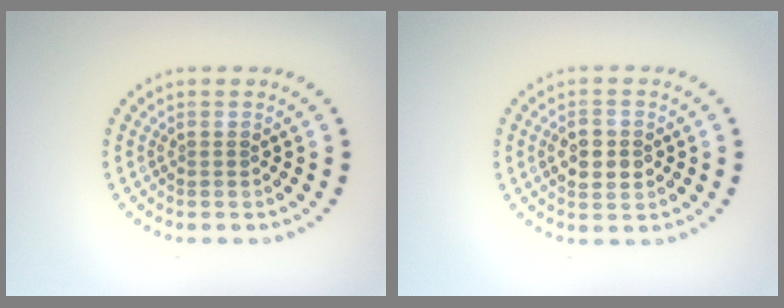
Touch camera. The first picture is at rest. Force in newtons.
{"total": 2.9, "press": 2.9, "slide": 0.1}